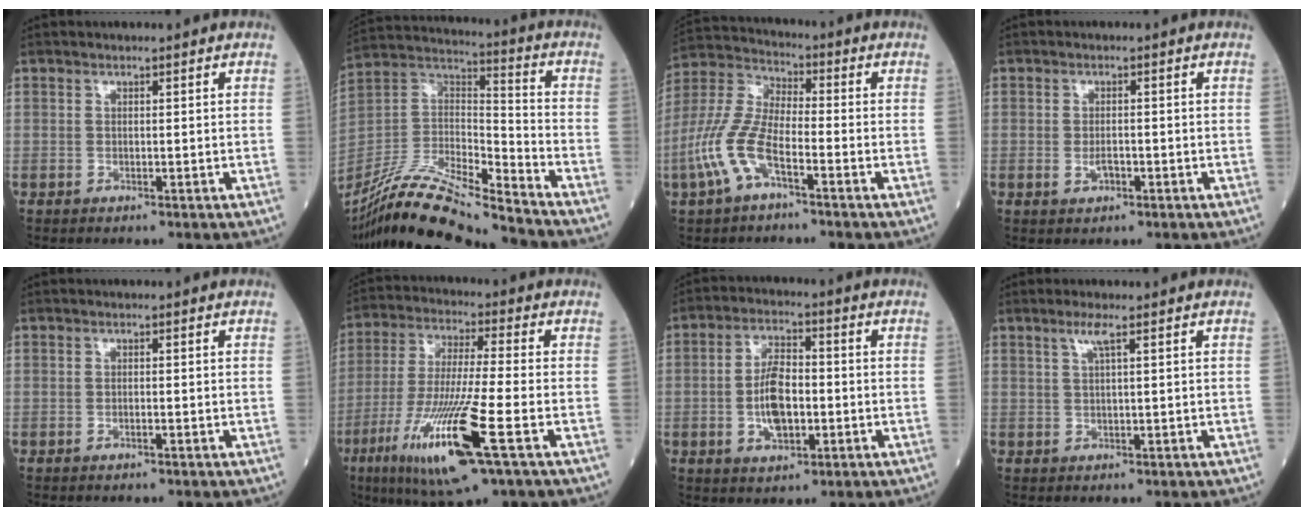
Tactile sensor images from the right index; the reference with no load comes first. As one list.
[{"total": 20.1, "force": [-17.7, 0.8, 9.4], "torque": [-0.207, -0.001, -0.329]}, {"total": 10.2, "force": [-4.5, 3.7, 8.4], "torque": [-0.207, 0.005, -0.095]}, {"total": 1.9, "force": [-0.7, 0.9, 1.5], "torque": [-0.025, 0.001, -0.009]}, {"total": 0.5, "force": [-0.4, 0.1, 0.4], "torque": [-0.006, 0.002, -0.005]}, {"total": 16.7, "force": [-6.8, 0.7, 15.2], "torque": [-0.317, -0.035, -0.124]}, {"total": 7.7, "force": [-1.4, 3.4, 6.8], "torque": [-0.135, 0.008, -0.025]}, {"total": 2.1, "force": [1.1, -0.2, 1.8], "torque": [-0.042, 0.003, 0.023]}]